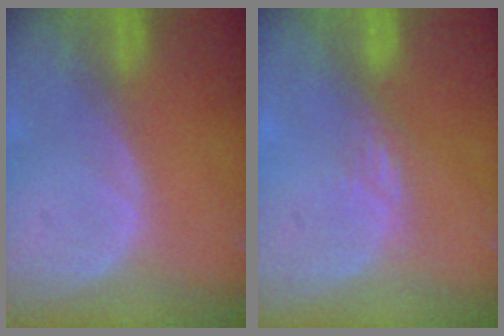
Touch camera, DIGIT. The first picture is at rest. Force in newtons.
{"total": 2.4, "press": 1.9, "slide": 1.4}